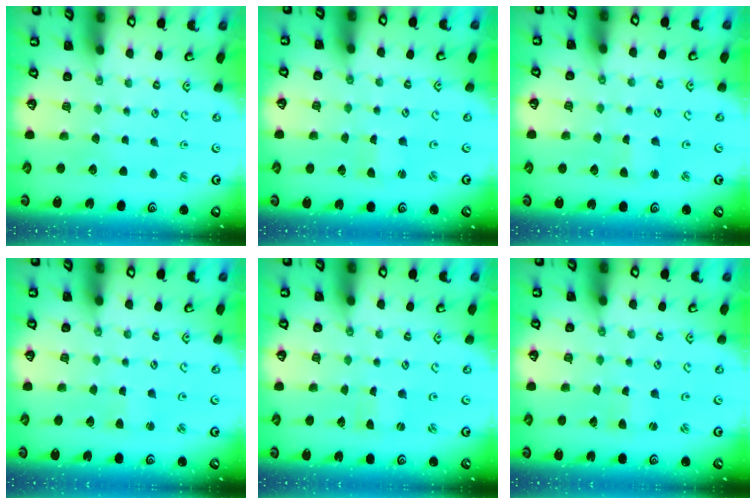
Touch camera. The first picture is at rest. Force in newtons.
{"total": 1.3, "press": 1.2, "slide": 0.1}
{"total": 2.2, "press": 2.2, "slide": 0.2}
{"total": 1.2, "press": 1.2, "slide": 0.2}
{"total": 0.0}
{"total": 1.2, "press": 1.2, "slide": 0.2}